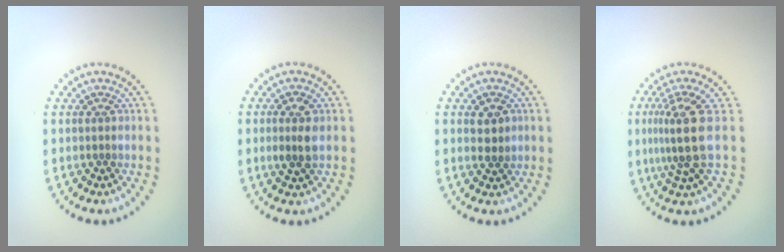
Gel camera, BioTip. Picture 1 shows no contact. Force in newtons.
{"total": 2.2, "press": 2.2, "slide": 0.4}
{"total": 1.9, "press": 1.8, "slide": 0.4}
{"total": 4.0, "press": 2.6, "slide": 3.0}